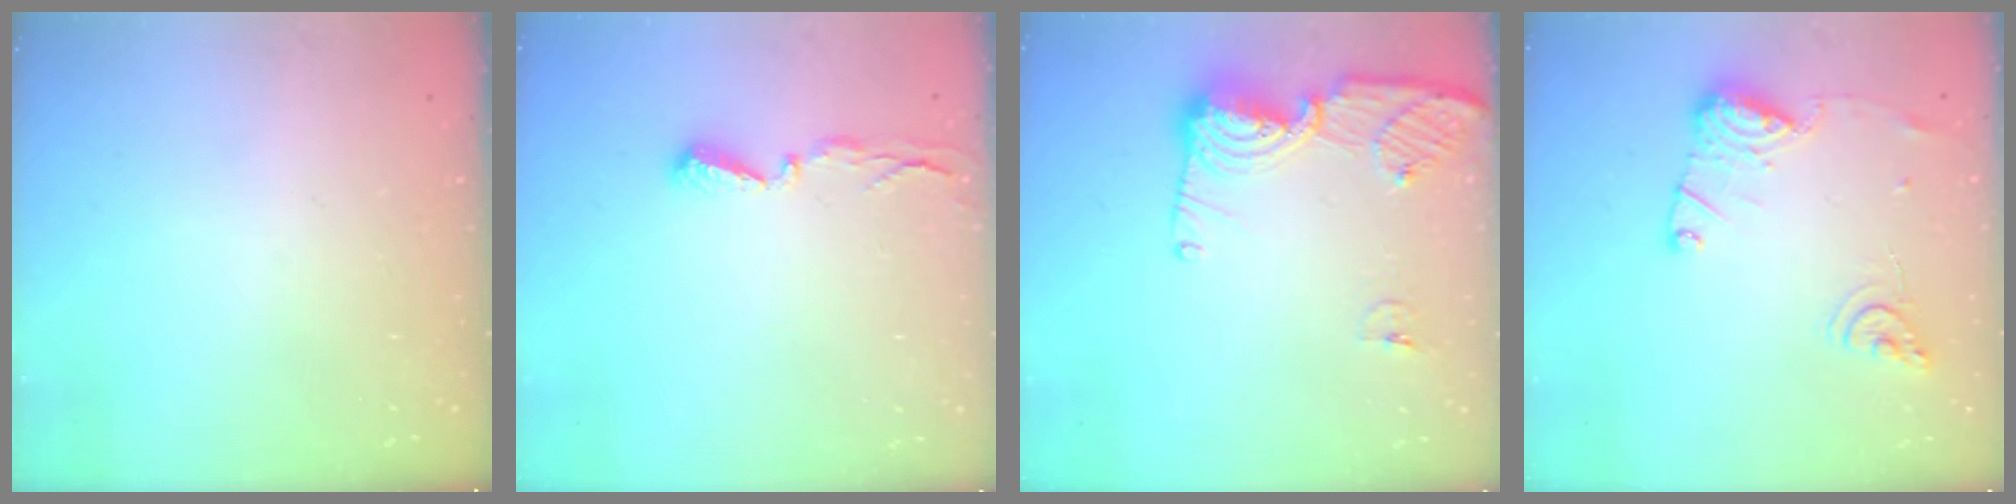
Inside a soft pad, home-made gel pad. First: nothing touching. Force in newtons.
{"total": 4.0, "press": 4.0, "slide": 0.4}
{"total": 11.7, "press": 11.7, "slide": 1.2}
{"total": 12.9, "press": 12.8, "slide": 1.5}